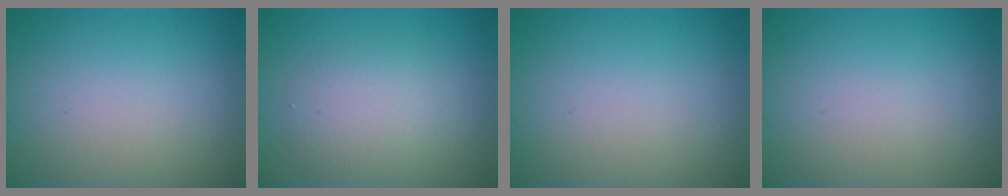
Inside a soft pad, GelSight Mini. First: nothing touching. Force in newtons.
{"total": 3.8, "press": 3.8, "slide": 0.0}
{"total": 0.0}
{"total": 0.0}